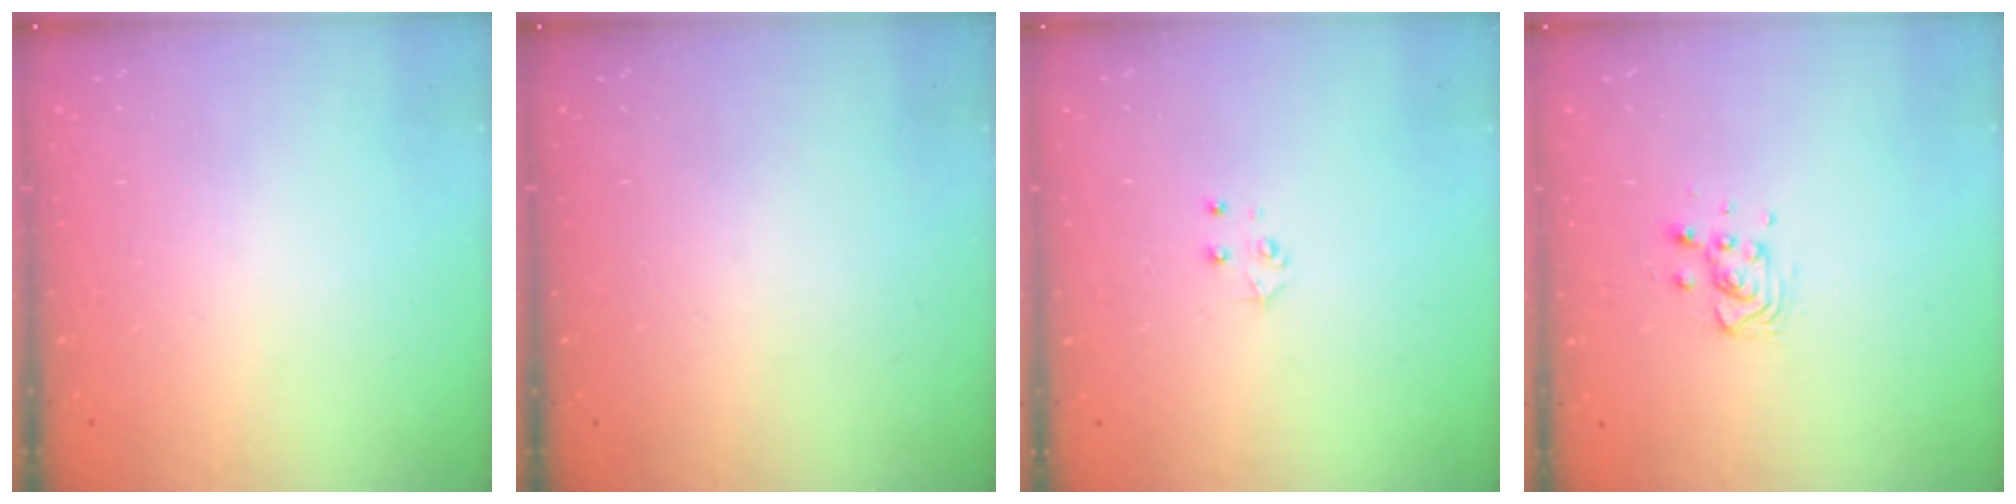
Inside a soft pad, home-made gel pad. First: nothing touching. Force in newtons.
{"total": 0.0}
{"total": 3.7, "press": 3.7, "slide": 0.4}
{"total": 8.3, "press": 8.0, "slide": 2.1}